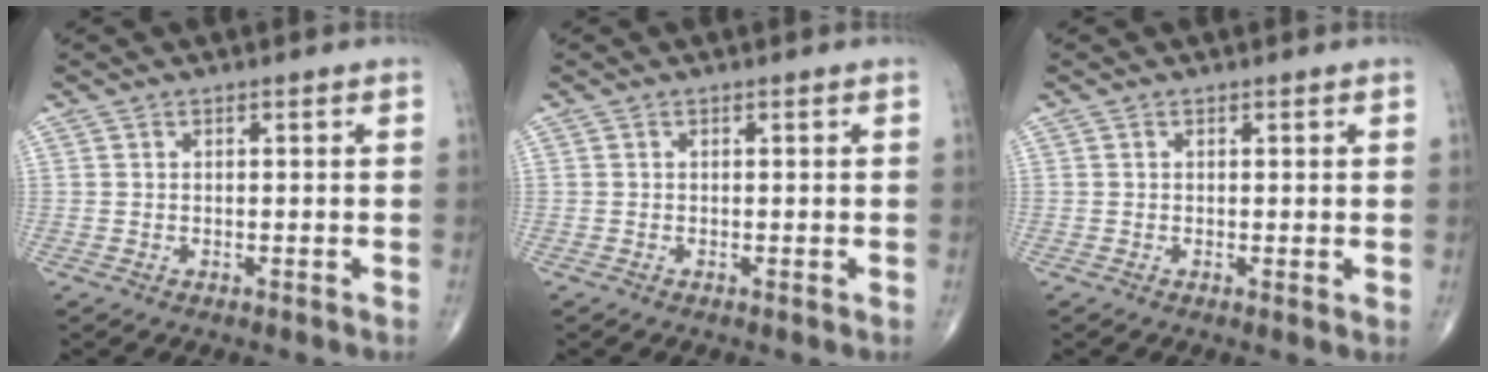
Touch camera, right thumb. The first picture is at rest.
{"total": 0.0}
{"total": 1.0, "force": [0.2, 0.3, 0.9], "torque": [-0.017, -0.005, -0.001]}